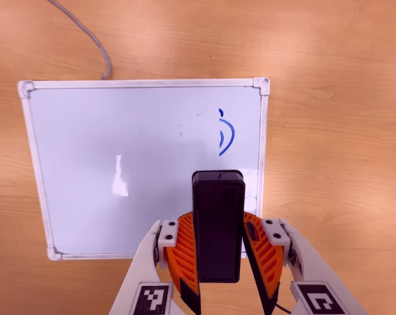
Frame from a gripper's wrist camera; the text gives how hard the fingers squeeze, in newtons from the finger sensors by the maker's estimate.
{"total": 6.7, "left": 6.2, "right": 7.1}